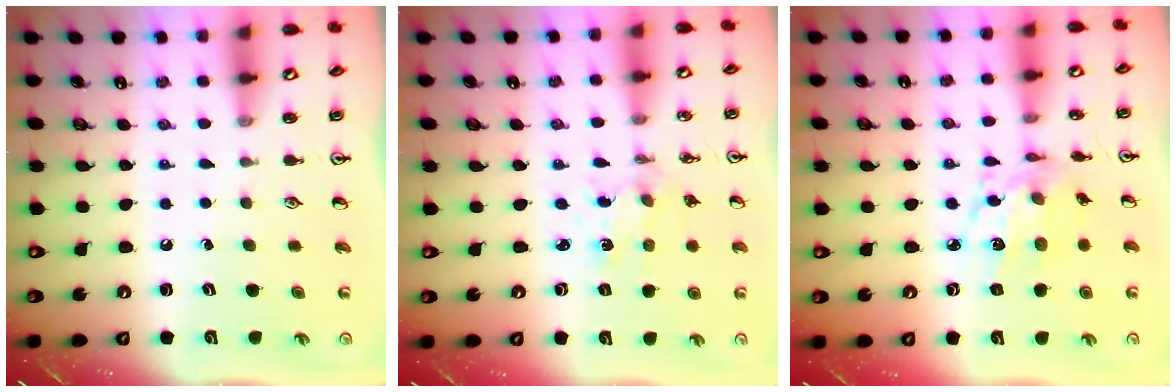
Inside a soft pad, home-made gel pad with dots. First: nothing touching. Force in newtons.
{"total": 1.8, "press": 1.8, "slide": 0.3}
{"total": 10.5, "press": 10.4, "slide": 0.6}